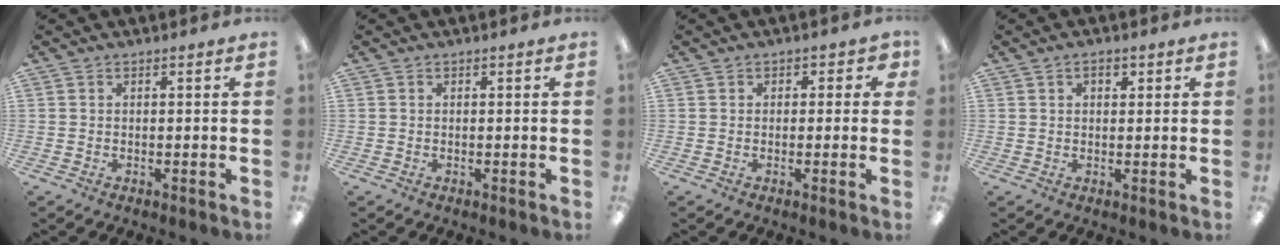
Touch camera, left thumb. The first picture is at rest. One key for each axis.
{"total": 0.0}
{"total": 2.2, "fx": 0.3, "fy": 1.7, "fz": 1.3, "tx": -0.009, "ty": 0.002, "tz": 0.001}
{"total": 2.3, "fx": 1.2, "fy": 1.4, "fz": 1.5, "tx": -0.015, "ty": 0.000, "tz": 0.017}